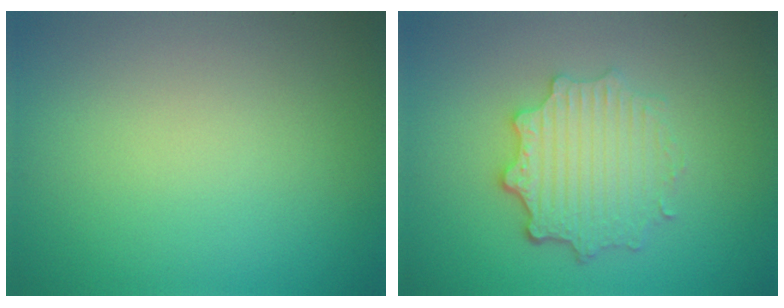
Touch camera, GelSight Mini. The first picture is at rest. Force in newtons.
{"total": 4.7, "press": 3.7, "slide": 2.9}